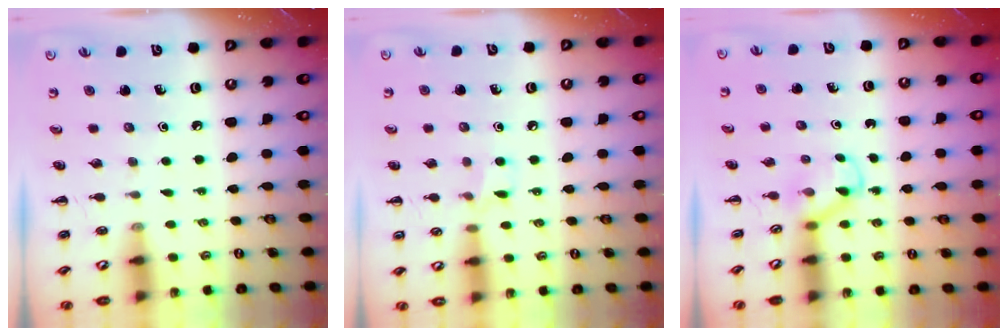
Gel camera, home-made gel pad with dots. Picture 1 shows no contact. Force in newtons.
{"total": 4.8, "press": 4.5, "slide": 1.4}
{"total": 3.6, "press": 3.4, "slide": 1.2}